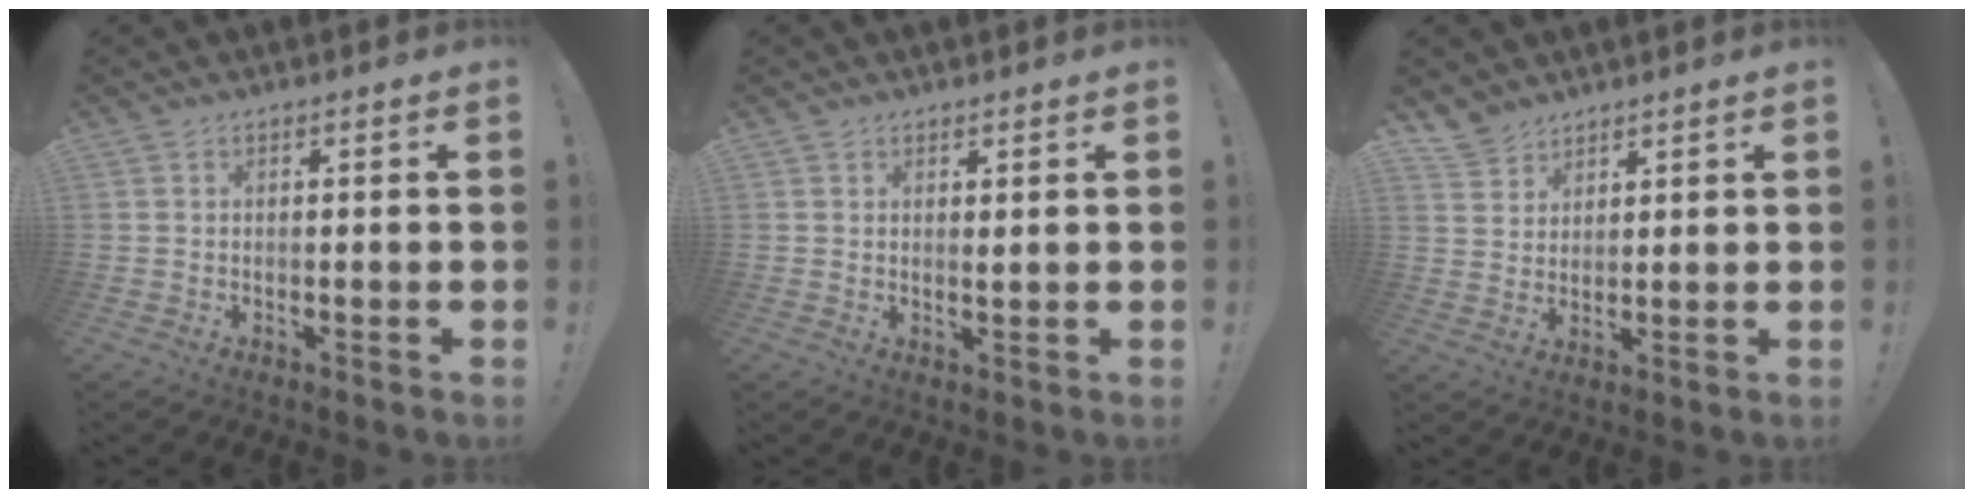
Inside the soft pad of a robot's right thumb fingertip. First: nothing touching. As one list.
[{"total": 1.1, "force": [0.8, 0.4, 0.6], "torque": [0.010, -0.011, 0.011]}, {"total": 5.6, "force": [4.7, 2.8, 0.8], "torque": [-0.015, -0.033, 0.092]}]